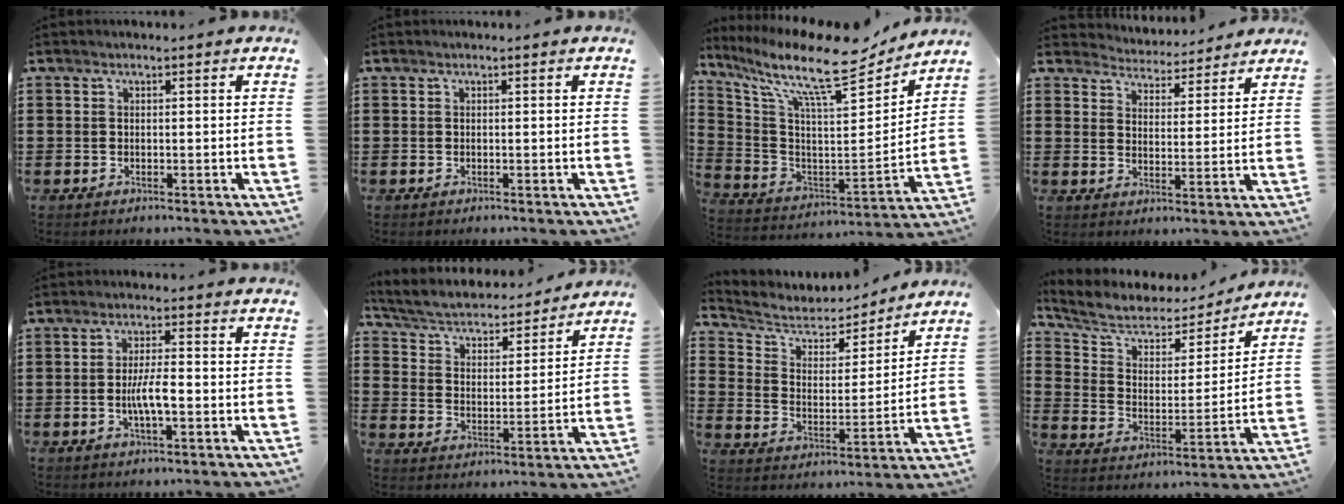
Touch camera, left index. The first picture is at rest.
{"total": 0.0}
{"total": 13.3, "force": [10.4, 2.2, 8.1], "torque": [-0.178, -0.072, 0.168]}
{"total": 4.2, "force": [4.2, 0.3, -0.3], "torque": [-0.019, -0.031, 0.072]}
{"total": 5.0, "force": [-1.1, 1.2, 4.7], "torque": [-0.095, 0.001, -0.026]}
{"total": 3.8, "force": [3.5, 0.9, 1.1], "torque": [-0.043, -0.030, 0.052]}
{"total": 5.1, "force": [4.4, 2.1, 1.4], "torque": [-0.057, -0.032, 0.070]}
{"total": 6.6, "force": [5.2, 3.0, 2.9], "torque": [-0.085, -0.027, 0.087]}